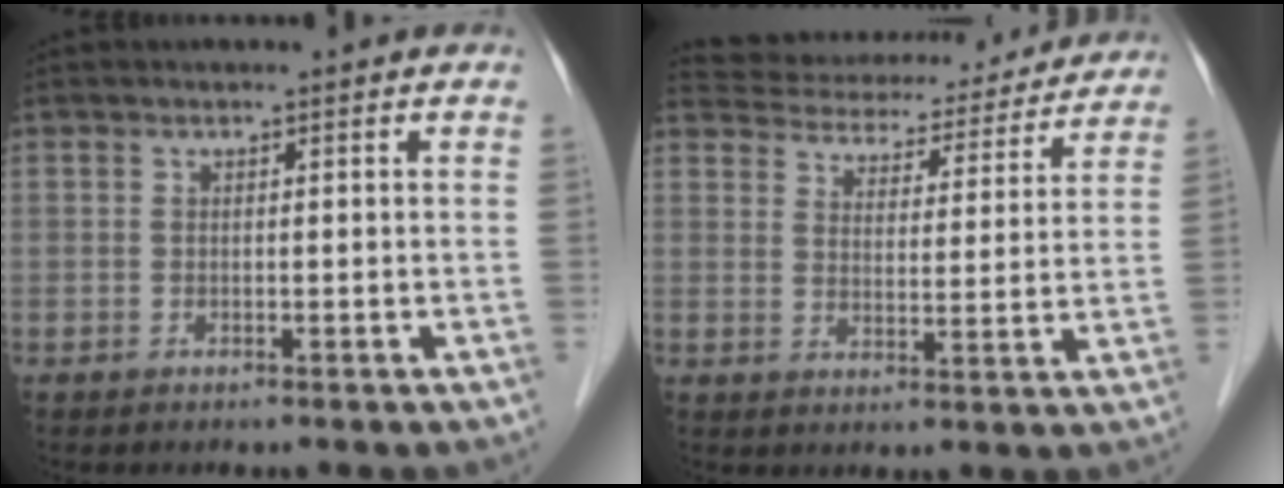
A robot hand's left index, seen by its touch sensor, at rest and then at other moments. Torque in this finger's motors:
{"motor_torque": [-0.12, -0.15, -0.13, -0.07]}